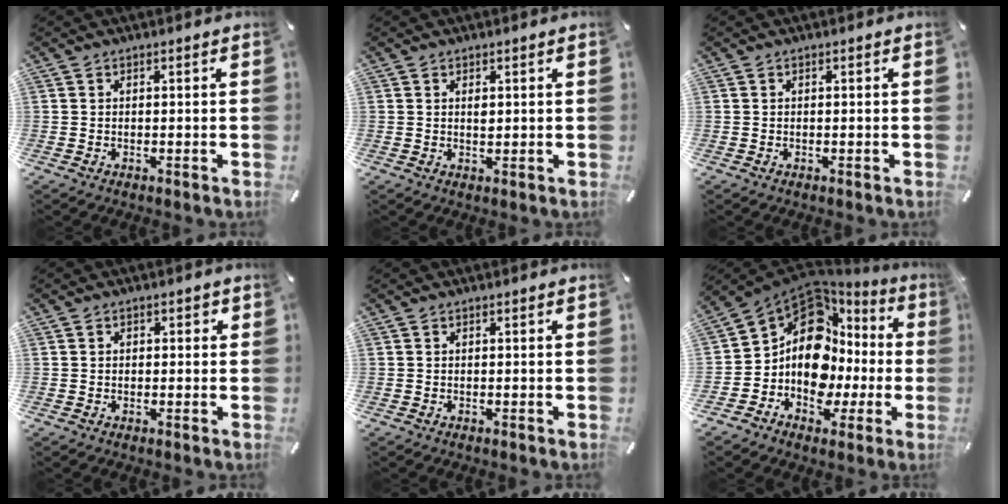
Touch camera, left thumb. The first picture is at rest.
{"total": 1.2, "force": [0.4, 0.7, 1.0], "torque": [-0.022, 0.001, 0.006]}
{"total": 0.0}
{"total": 1.3, "force": [-0.1, 1.2, 0.7], "torque": [-0.014, 0.007, -0.005]}
{"total": 0.0}
{"total": 14.2, "force": [1.5, 12.0, 7.6], "torque": [-0.135, -0.048, 0.031]}